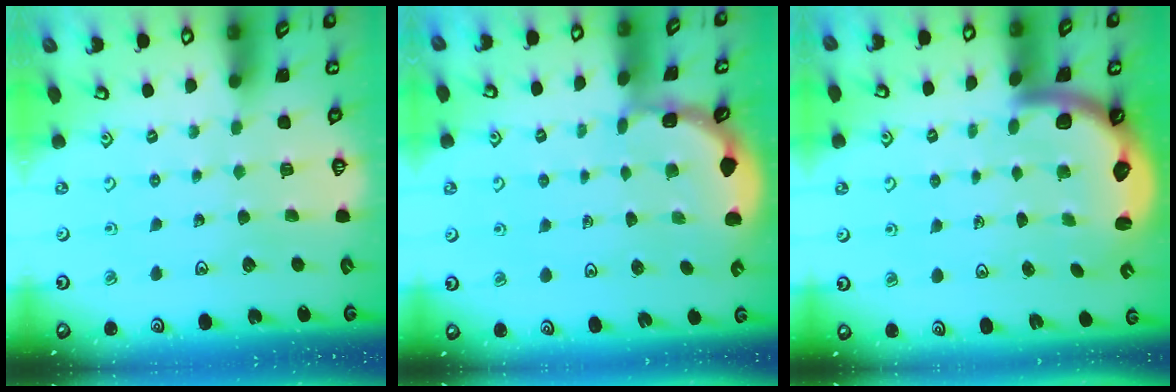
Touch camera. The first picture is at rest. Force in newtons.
{"total": 1.8, "press": 1.8, "slide": 0.3}
{"total": 3.0, "press": 2.9, "slide": 0.4}